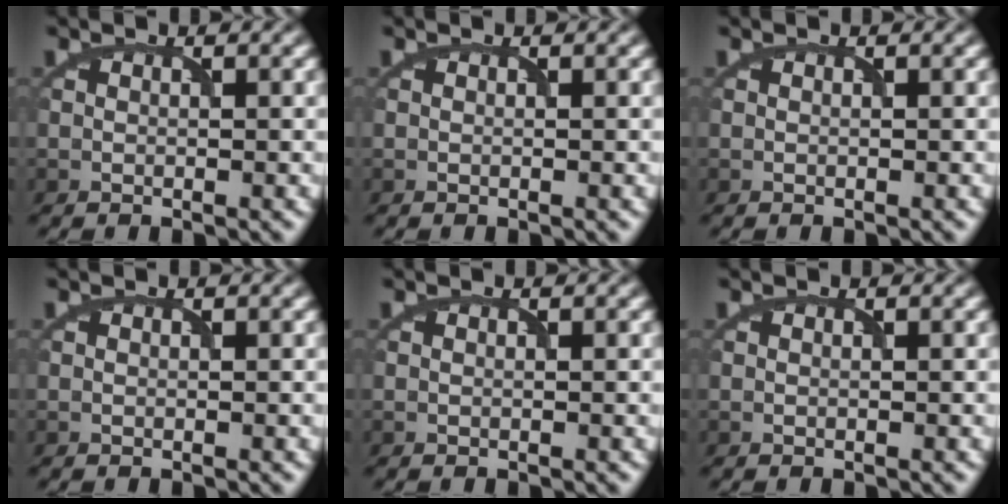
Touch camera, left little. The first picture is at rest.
{"total": 0.0}
{"total": 0.0}
{"total": 0.0}
{"total": 0.0}
{"total": 0.0}